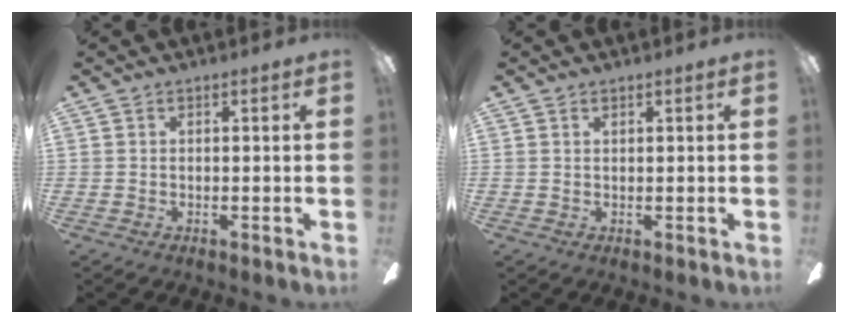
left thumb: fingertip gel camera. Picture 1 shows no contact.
{"total": 0.8, "force": [0.4, 0.5, 0.4], "torque": [-0.009, 0.001, 0.008]}